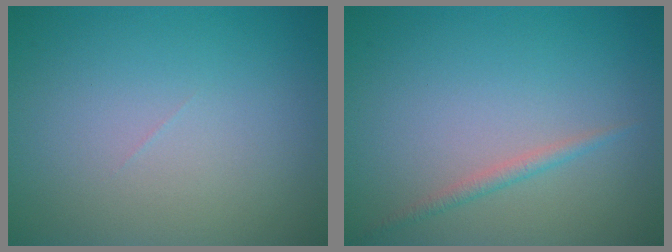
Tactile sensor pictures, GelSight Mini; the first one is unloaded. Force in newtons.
{"total": 1.1, "press": 1.1, "slide": 0.0}